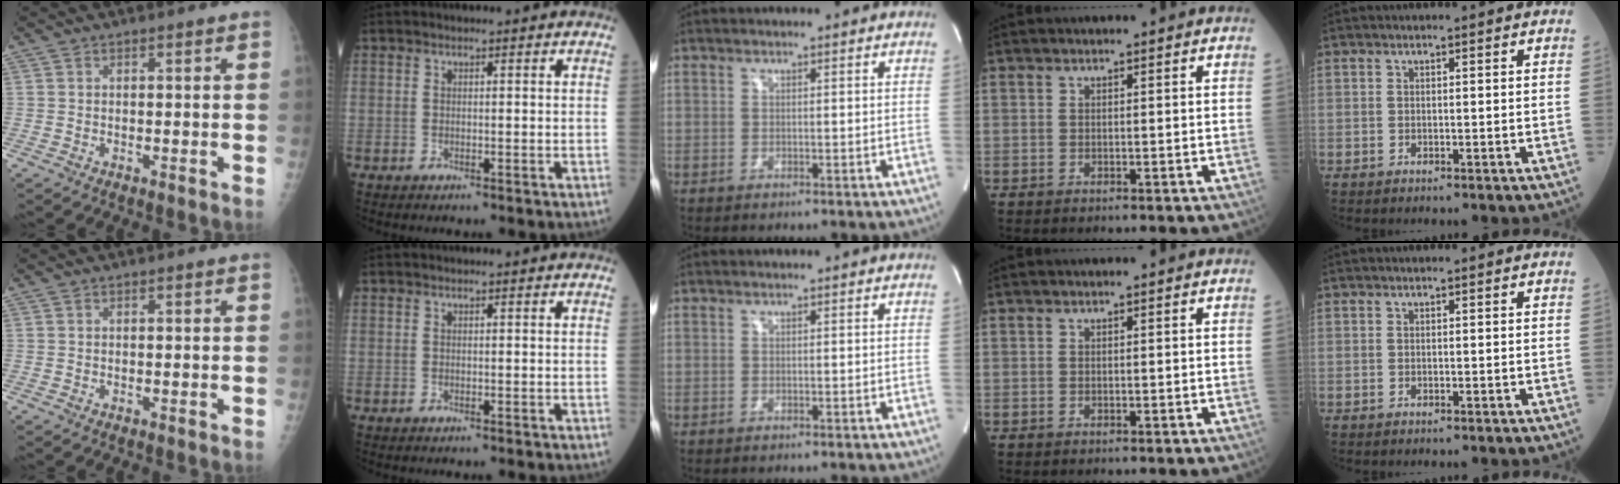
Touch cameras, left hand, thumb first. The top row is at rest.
{}